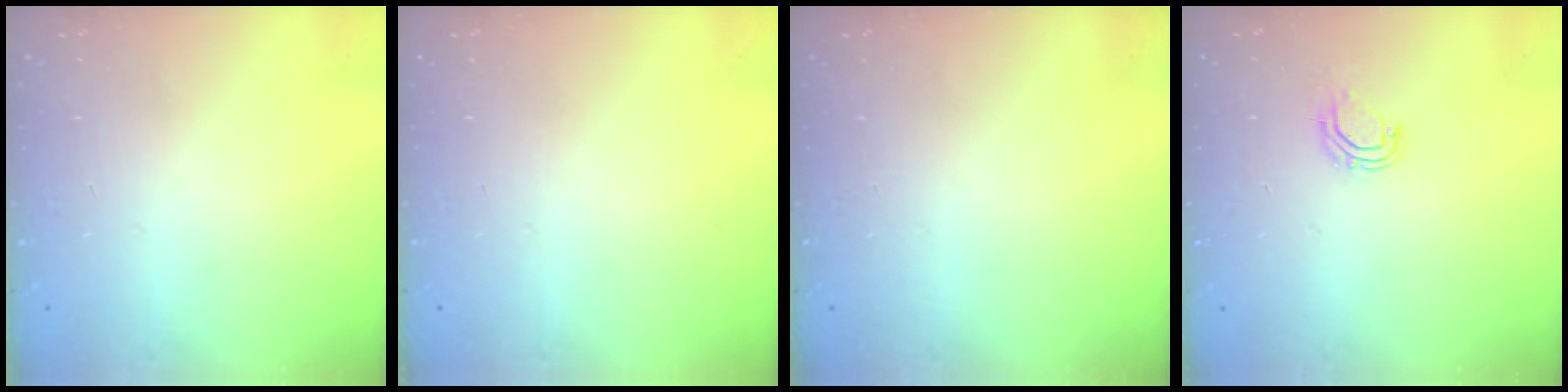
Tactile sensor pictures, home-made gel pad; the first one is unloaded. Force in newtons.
{"total": 0.0}
{"total": 0.0}
{"total": 6.4, "press": 6.4, "slide": 0.4}